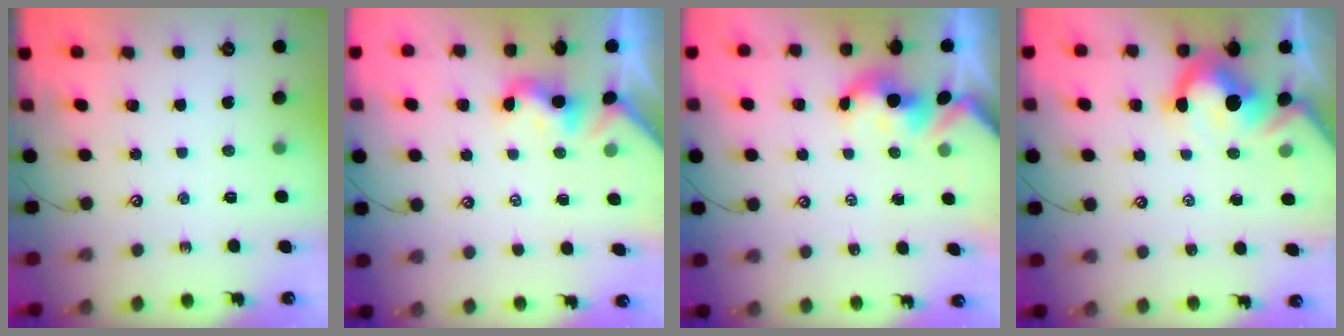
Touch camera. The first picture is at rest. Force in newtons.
{"total": 1.9, "press": 1.8, "slide": 0.5}
{"total": 1.8, "press": 1.8, "slide": 0.2}
{"total": 9.5, "press": 9.4, "slide": 1.4}